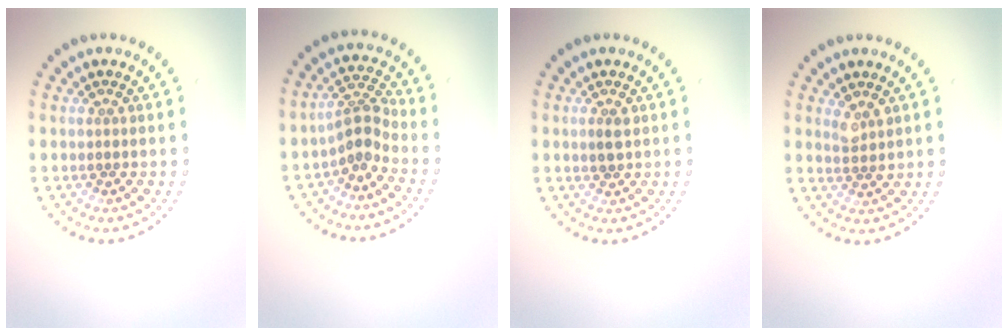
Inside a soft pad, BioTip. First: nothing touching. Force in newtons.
{"total": 2.6, "press": 1.9, "slide": 1.8}
{"total": 1.3, "press": 1.2, "slide": 0.3}
{"total": 1.6, "press": 1.3, "slide": 0.8}